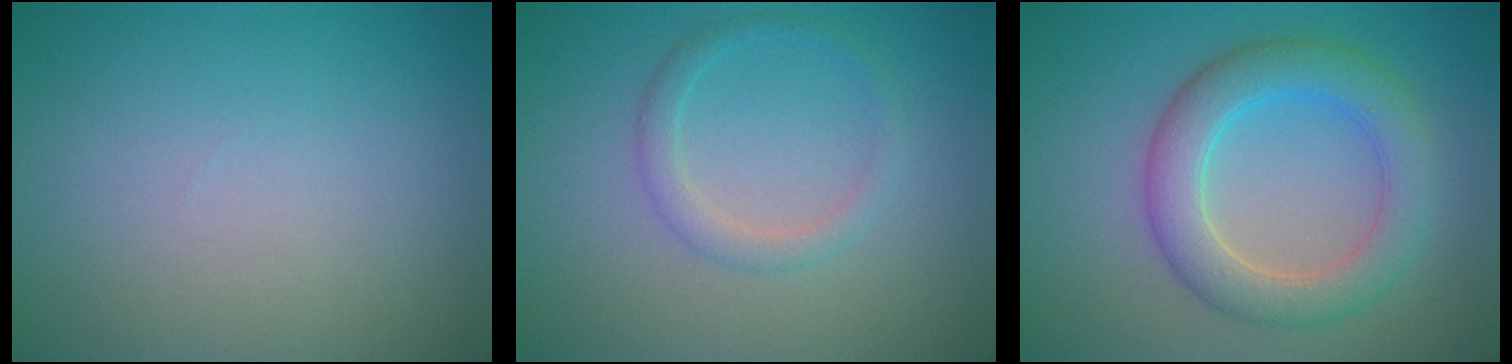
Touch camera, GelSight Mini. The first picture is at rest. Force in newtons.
{"total": 1.7, "press": 1.7, "slide": 0.0}
{"total": 5.2, "press": 5.2, "slide": 0.0}